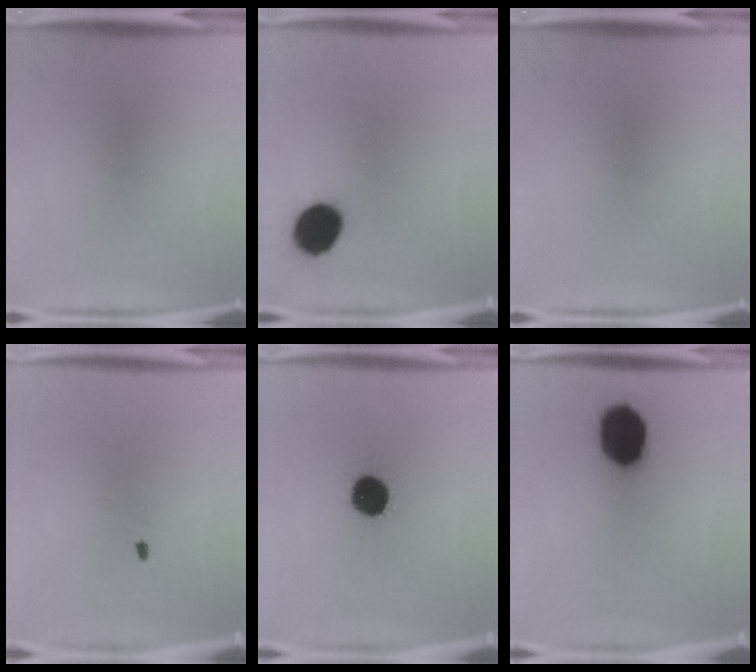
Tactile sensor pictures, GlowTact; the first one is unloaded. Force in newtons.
{"total": 10.3}
{"total": 0.0}
{"total": 0.5}
{"total": 12.5}
{"total": 16.3}